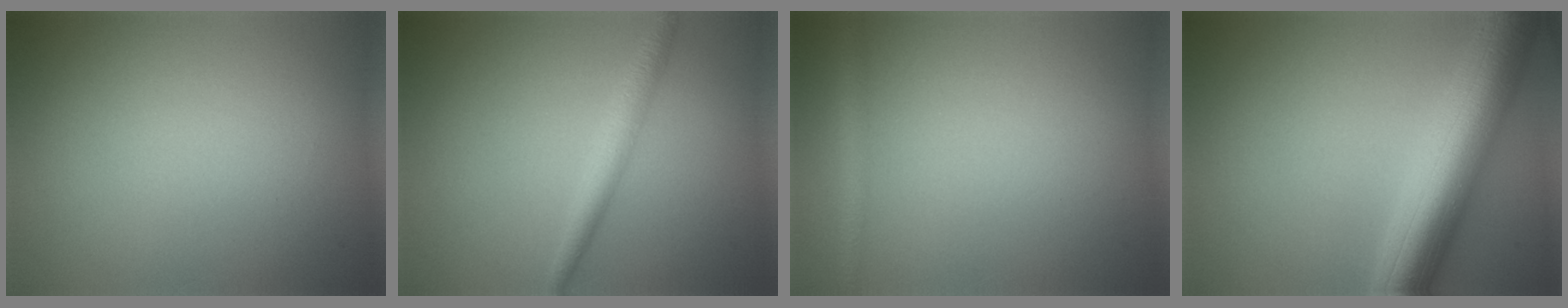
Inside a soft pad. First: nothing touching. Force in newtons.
{"total": 2.4, "press": 2.4, "slide": 0.1}
{"total": 1.6, "press": 1.6, "slide": 0.1}
{"total": 9.8, "press": 9.8, "slide": 0.4}